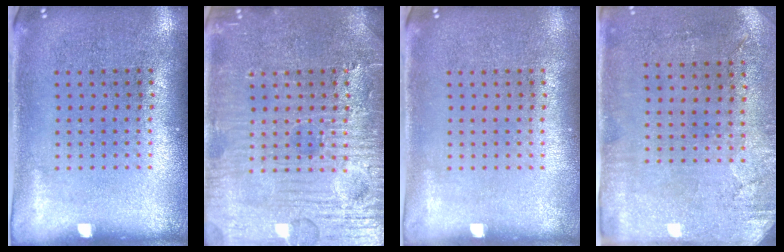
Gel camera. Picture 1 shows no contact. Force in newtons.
{"total": 6.8, "press": 6.7, "slide": 0.7}
{"total": 0.0}
{"total": 2.9, "press": 2.4, "slide": 1.7}